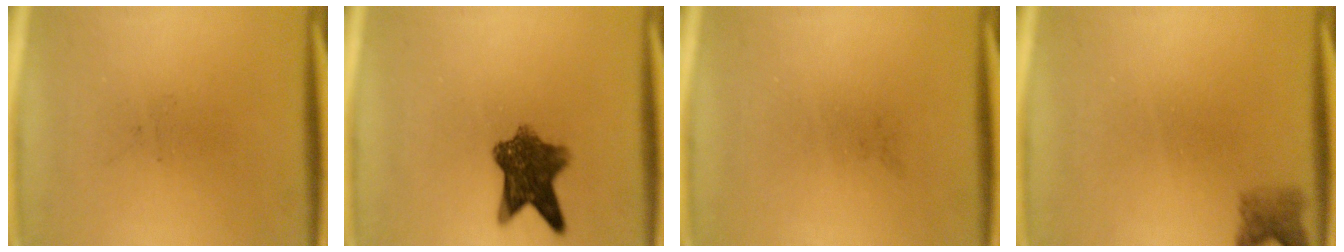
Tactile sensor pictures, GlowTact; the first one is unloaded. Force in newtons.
{"total": 8.1}
{"total": 0.0}
{"total": 2.3}